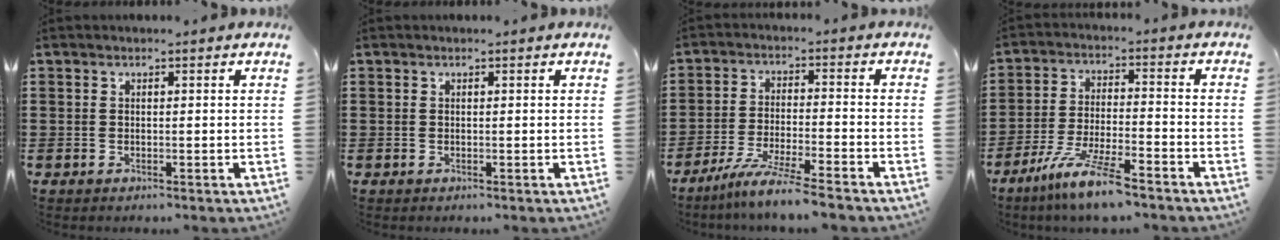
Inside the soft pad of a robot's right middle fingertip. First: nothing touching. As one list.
[{"total": 0.0}, {"total": 6.7, "force": [-5.9, -0.6, 3.1], "torque": [-0.065, -0.020, -0.113]}, {"total": 9.1, "force": [-7.1, 0.5, 5.6], "torque": [-0.125, -0.010, -0.140]}]